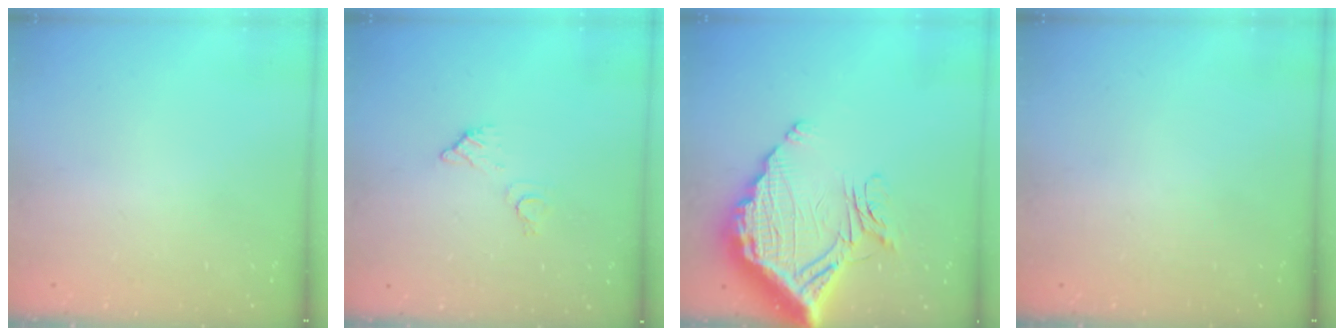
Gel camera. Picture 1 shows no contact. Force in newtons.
{"total": 5.6, "press": 5.6, "slide": 0.2}
{"total": 17.9, "press": 17.8, "slide": 1.7}
{"total": 0.0}